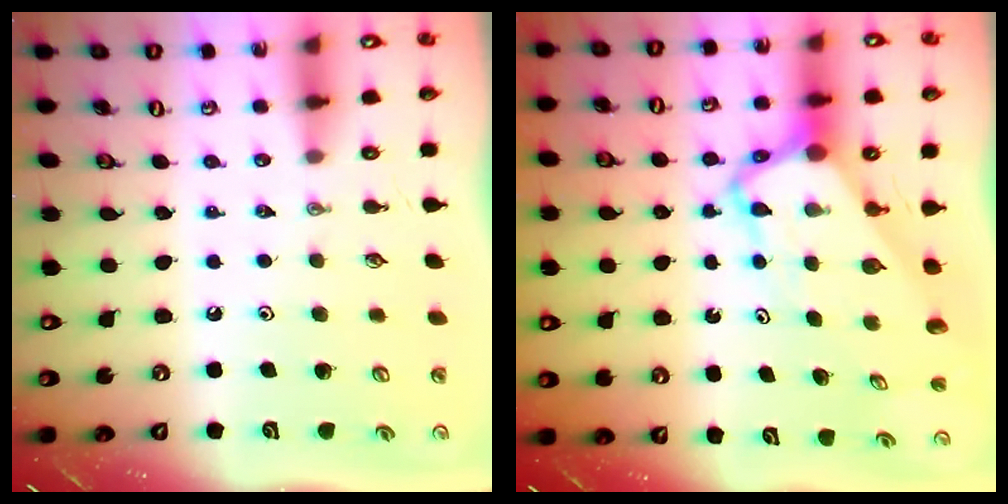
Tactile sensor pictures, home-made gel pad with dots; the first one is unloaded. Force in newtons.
{"total": 7.4, "press": 7.3, "slide": 0.8}